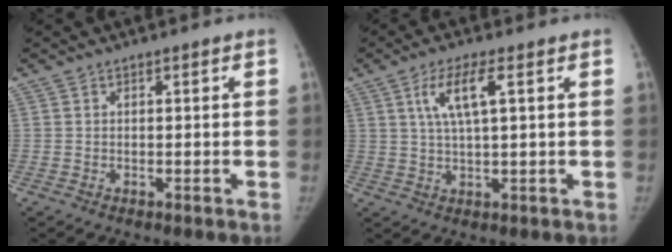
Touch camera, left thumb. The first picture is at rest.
{"total": 6.6, "force": [2.2, 1.4, 6.1], "torque": [-0.129, 0.002, 0.045]}